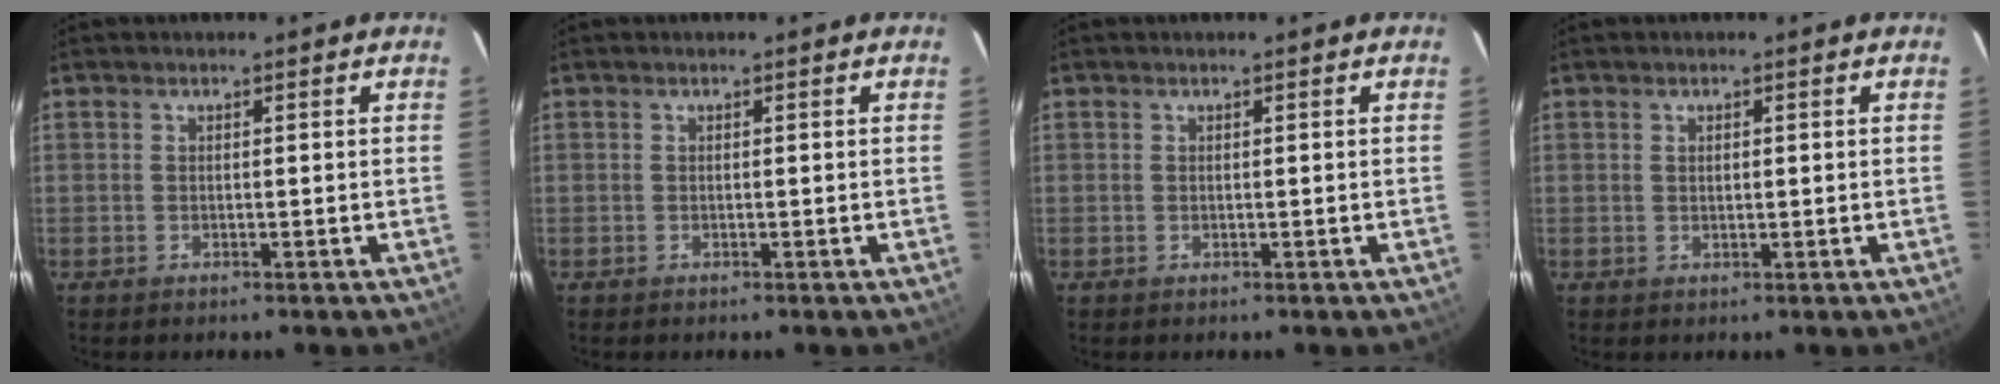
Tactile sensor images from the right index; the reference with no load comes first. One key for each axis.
{"total": 0.0}
{"total": 0.0}
{"total": 1.0, "fx": 0.3, "fy": 0.5, "fz": 0.8, "tx": -0.013, "ty": 0.003, "tz": 0.007}